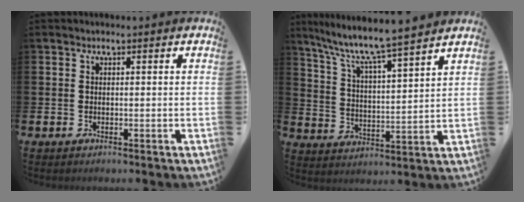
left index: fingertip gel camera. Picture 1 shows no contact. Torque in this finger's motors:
{"motor_torque": [0.42, -0.93, 0.83, 0.21]}